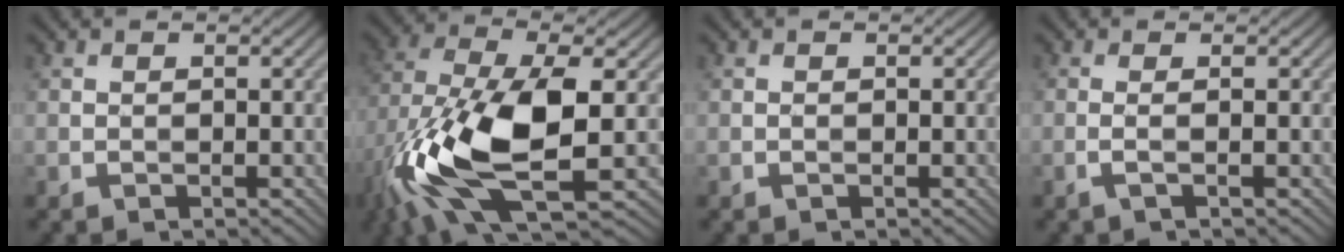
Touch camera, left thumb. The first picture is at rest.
{"total": 15.5, "force": [-4.3, 6.3, 13.6], "torque": [-0.297, -0.015, -0.081]}
{"total": 0.0}
{"total": 1.6, "force": [-0.2, 0.2, 1.6], "torque": [-0.028, 0.005, -0.013]}